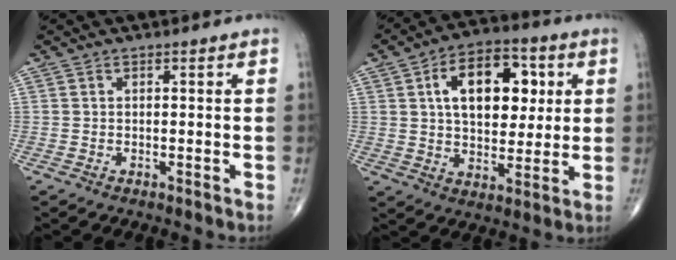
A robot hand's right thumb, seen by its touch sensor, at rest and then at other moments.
{"total": 16.1, "force": [4.2, 9.5, 12.3], "torque": [-0.150, 0.002, 0.065]}